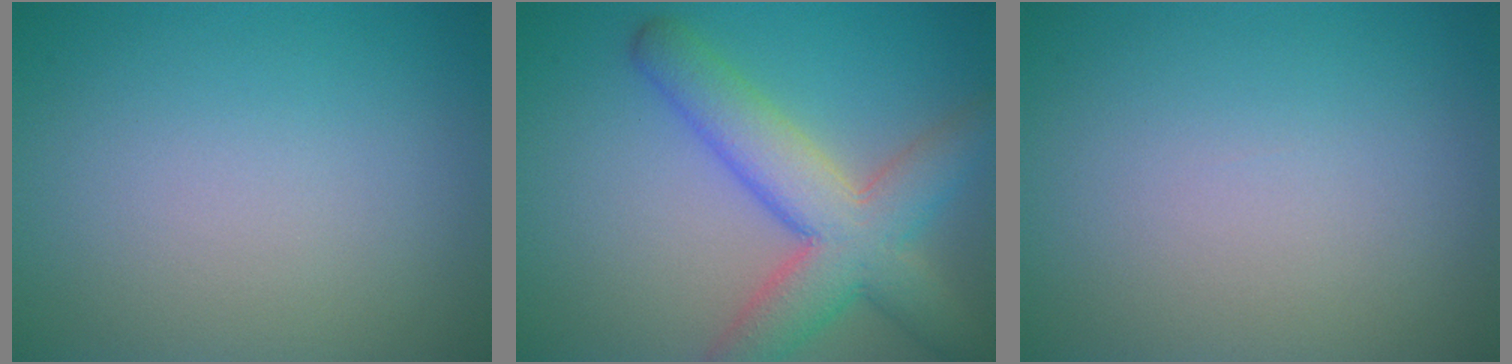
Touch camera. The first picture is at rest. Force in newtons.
{"total": 7.5, "press": 7.5, "slide": 0.4}
{"total": 0.0}